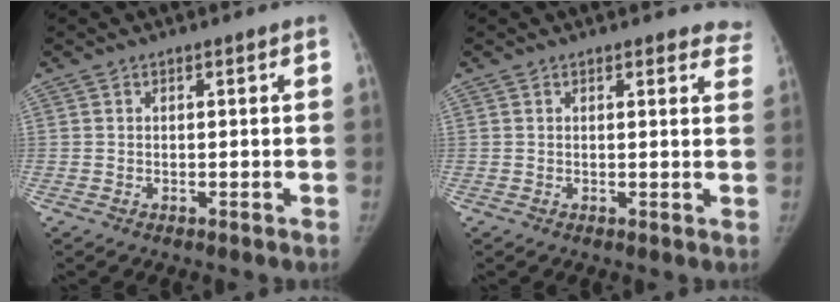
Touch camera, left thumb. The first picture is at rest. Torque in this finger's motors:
{"motor_torque": [-0.13, -0.05, 0.59, -0.24, 0.15]}